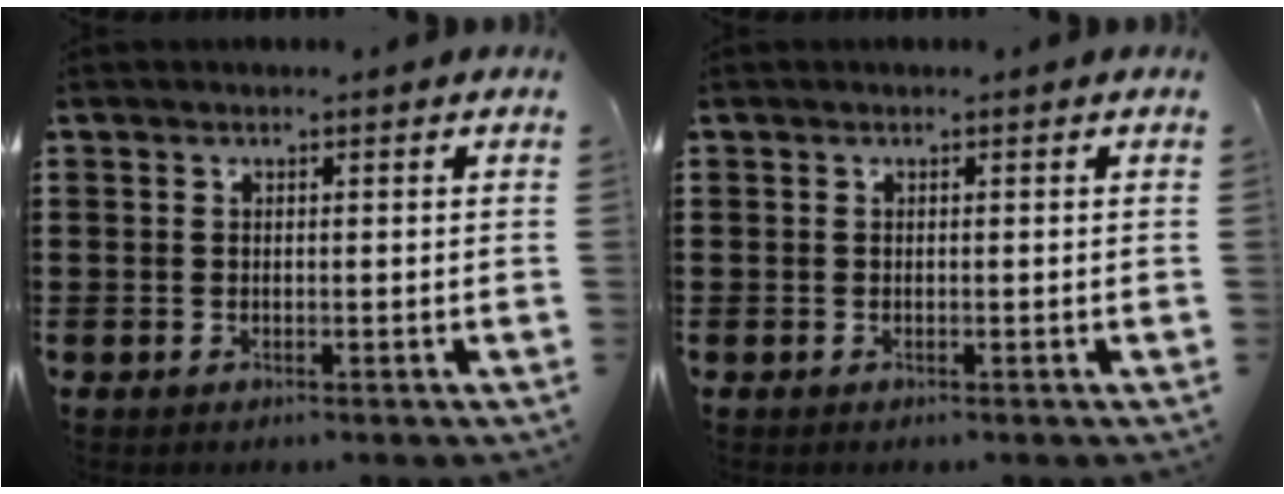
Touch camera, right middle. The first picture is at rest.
{"total": 0.0}